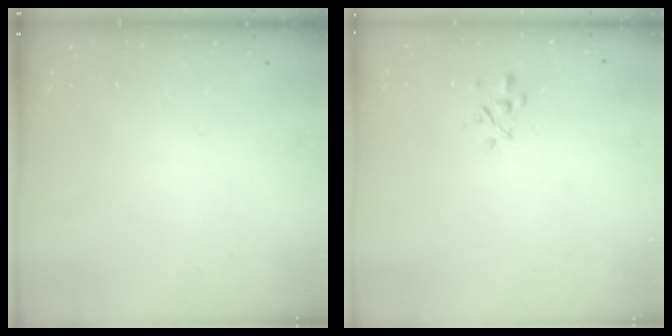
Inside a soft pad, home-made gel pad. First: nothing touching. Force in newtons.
{"total": 2.2, "press": 2.0, "slide": 0.9}